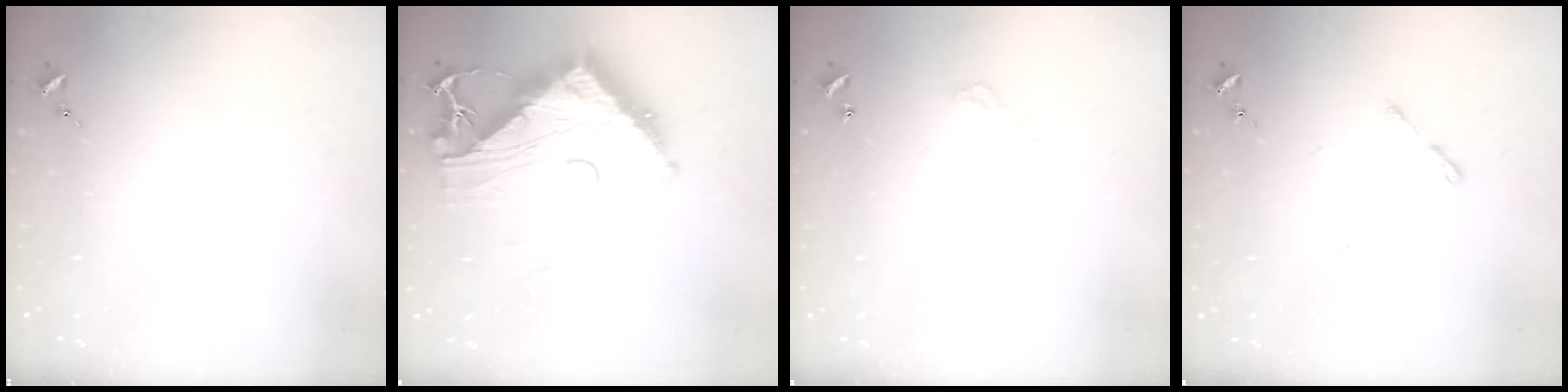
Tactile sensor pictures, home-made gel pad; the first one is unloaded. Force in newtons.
{"total": 14.5, "press": 14.4, "slide": 1.6}
{"total": 2.8, "press": 2.8, "slide": 0.2}
{"total": 2.6, "press": 2.6, "slide": 0.4}